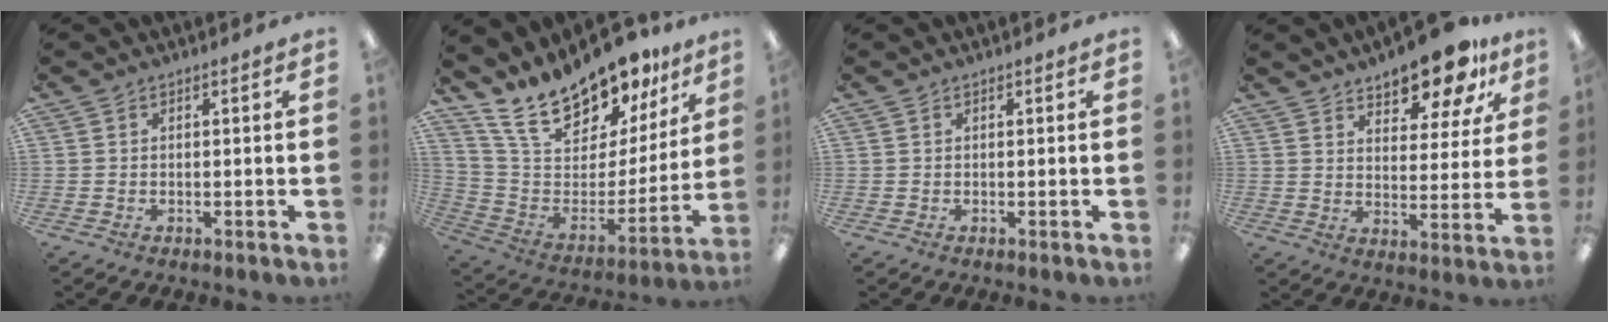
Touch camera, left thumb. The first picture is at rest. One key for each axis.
{"total": 20.4, "fx": 17.7, "fy": 7.0, "fz": 7.3, "tx": -0.138, "ty": -0.137, "tz": 0.312}
{"total": 0.0}
{"total": 12.9, "fx": 10.7, "fy": 4.7, "fz": 5.4, "tx": -0.070, "ty": -0.073, "tz": 0.190}